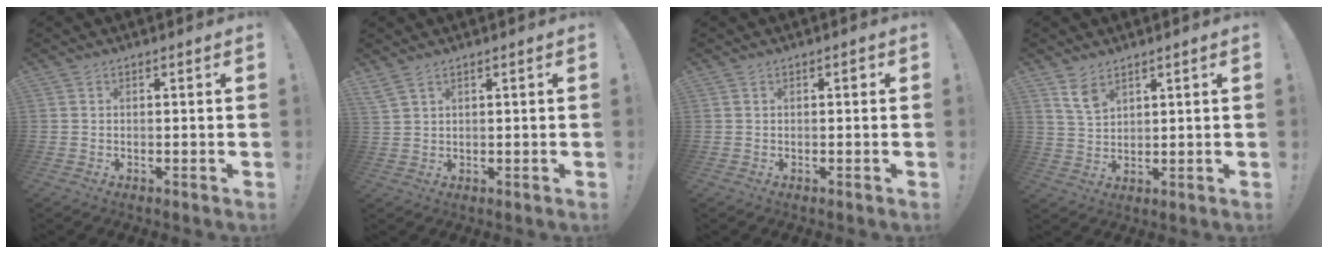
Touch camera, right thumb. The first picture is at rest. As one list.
[{"total": 3.2, "force": [2.2, 1.1, 2.1], "torque": [-0.044, -0.006, 0.043]}, {"total": 0.6, "force": [0.3, 0.4, 0.4], "torque": [-0.002, -0.001, 0.003]}, {"total": 6.5, "force": [4.3, 3.9, 3.0], "torque": [-0.048, -0.023, 0.082]}]